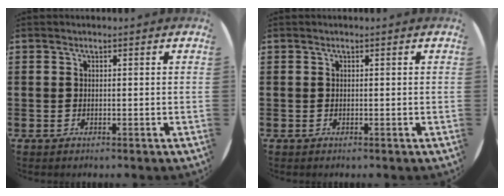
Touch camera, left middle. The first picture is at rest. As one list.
[{"total": 0.0}]